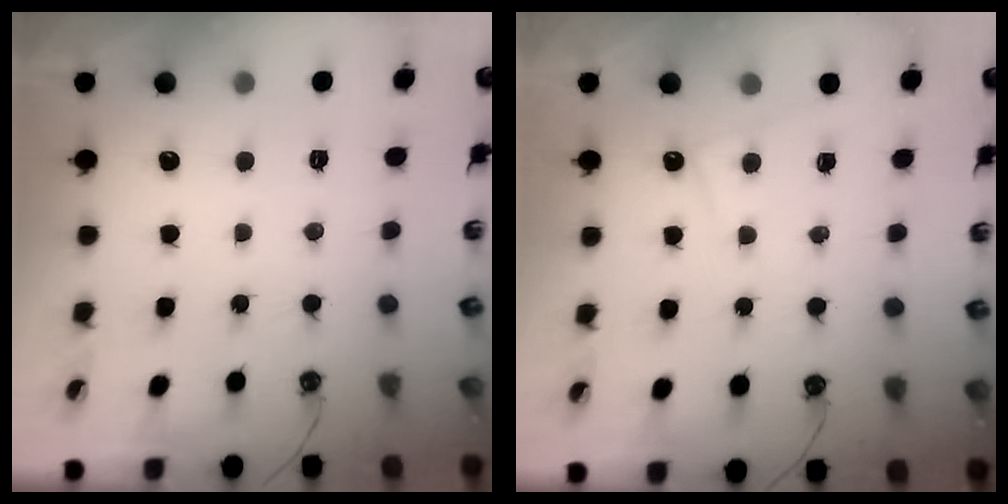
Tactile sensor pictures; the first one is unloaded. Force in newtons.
{"total": 2.4, "press": 2.4, "slide": 0.3}